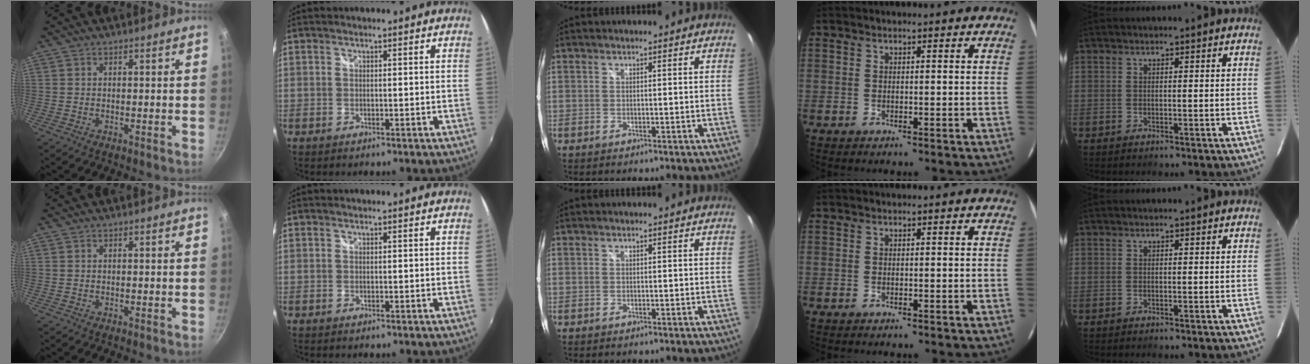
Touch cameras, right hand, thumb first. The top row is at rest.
{}